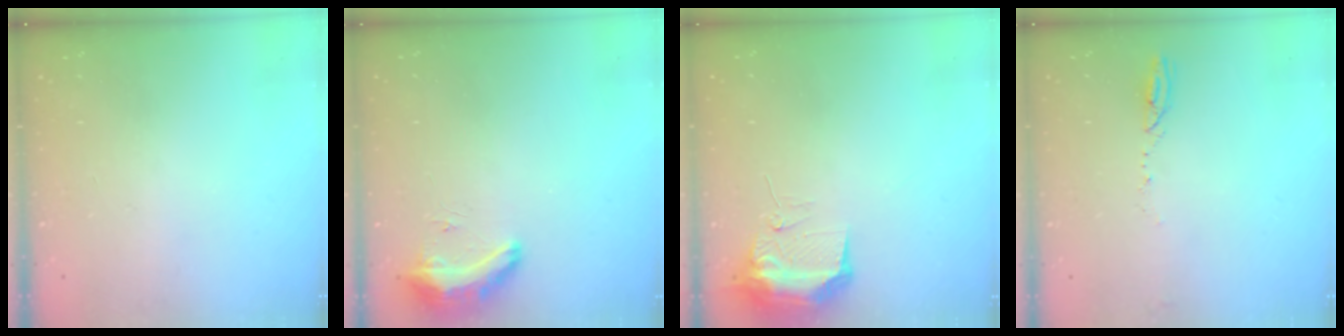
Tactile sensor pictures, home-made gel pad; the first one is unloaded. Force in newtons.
{"total": 17.3, "press": 10.6, "slide": 13.6}
{"total": 10.1, "press": 10.1, "slide": 0.3}
{"total": 4.7, "press": 4.7, "slide": 0.5}